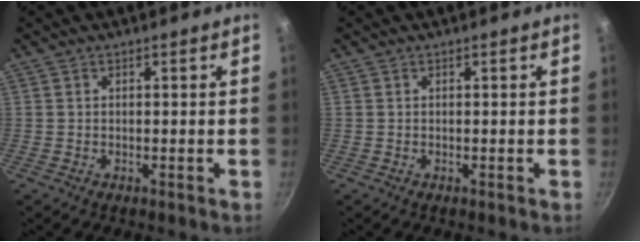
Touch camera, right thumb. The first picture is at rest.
{"total": 0.0}